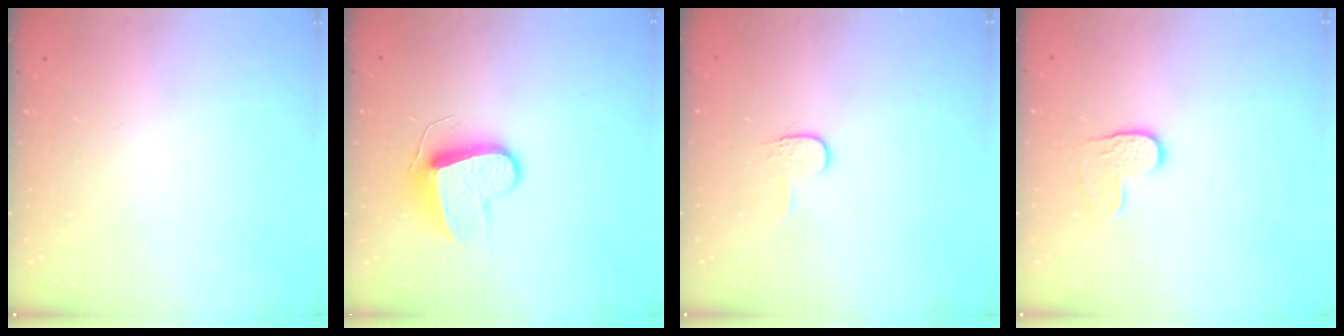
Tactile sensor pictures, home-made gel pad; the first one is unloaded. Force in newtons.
{"total": 9.9, "press": 9.8, "slide": 0.6}
{"total": 4.1, "press": 4.1, "slide": 0.4}
{"total": 5.2, "press": 5.2, "slide": 0.2}